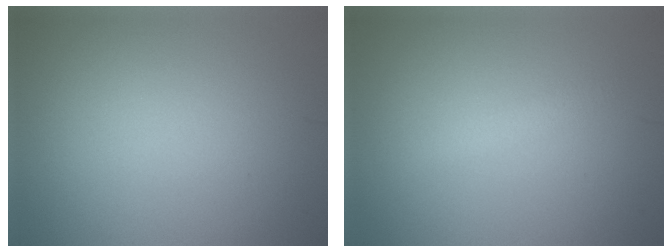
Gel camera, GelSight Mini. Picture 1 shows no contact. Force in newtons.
{"total": 1.0, "press": 1.0, "slide": 0.1}